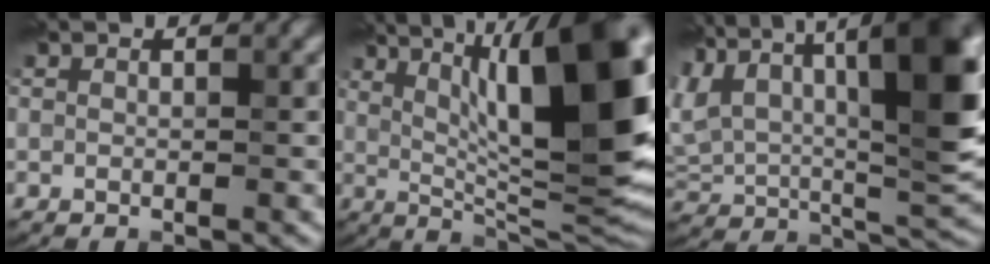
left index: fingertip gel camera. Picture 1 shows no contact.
{"total": 15.0, "force": [4.3, 3.6, 13.9], "torque": [-0.194, 0.009, 0.073]}
{"total": 13.7, "force": [4.3, 6.8, 11.1], "torque": [-0.205, 0.016, 0.074]}